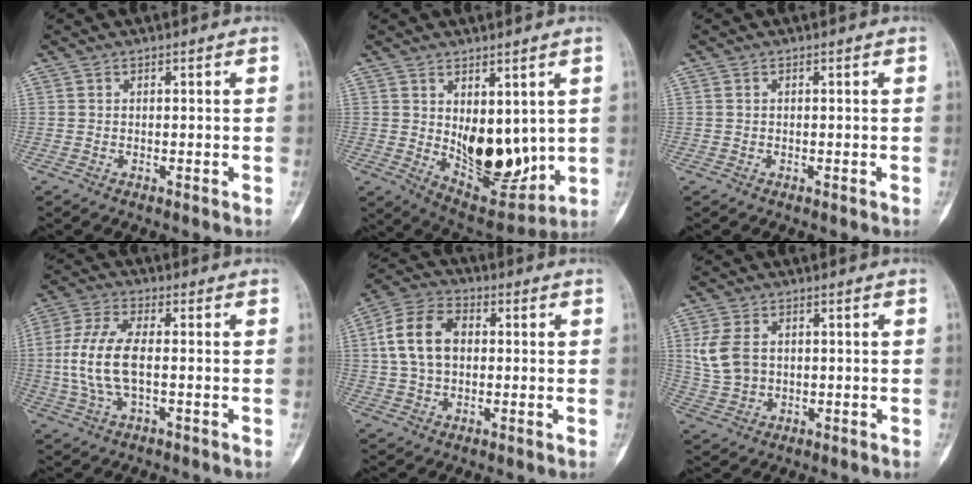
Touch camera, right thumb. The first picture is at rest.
{"total": 14.0, "force": [1.1, 7.8, 11.6], "torque": [-0.126, -0.038, 0.045]}
{"total": 0.0}
{"total": 11.0, "force": [-0.4, 4.9, 9.8], "torque": [-0.231, 0.012, -0.009]}
{"total": 11.8, "force": [1.7, 8.0, 8.5], "torque": [-0.155, 0.019, 0.026]}
{"total": 7.5, "force": [1.4, 5.4, 5.0], "torque": [-0.097, -0.001, 0.036]}